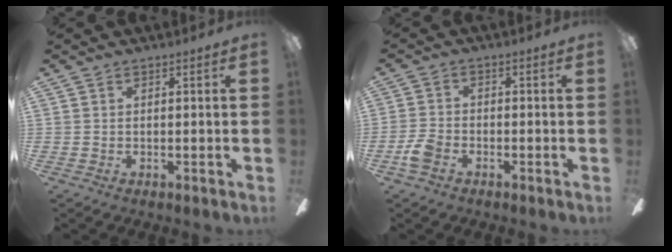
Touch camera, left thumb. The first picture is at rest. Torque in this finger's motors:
{"motor_torque": [0.00, 0.02, 0.19, -0.16, 0.00]}